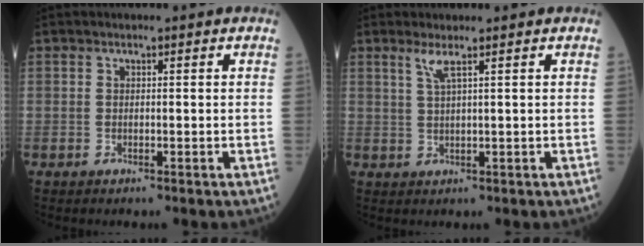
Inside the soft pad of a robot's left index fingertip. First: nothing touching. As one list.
[{"total": 2.0, "force": [1.1, -0.3, 1.6], "torque": [-0.040, -0.005, 0.025]}]